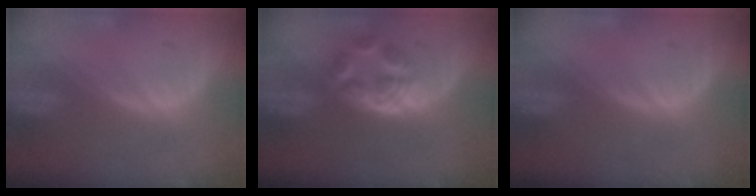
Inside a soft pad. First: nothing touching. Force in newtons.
{"total": 6.2, "press": 5.2, "slide": 3.3}
{"total": 0.0}